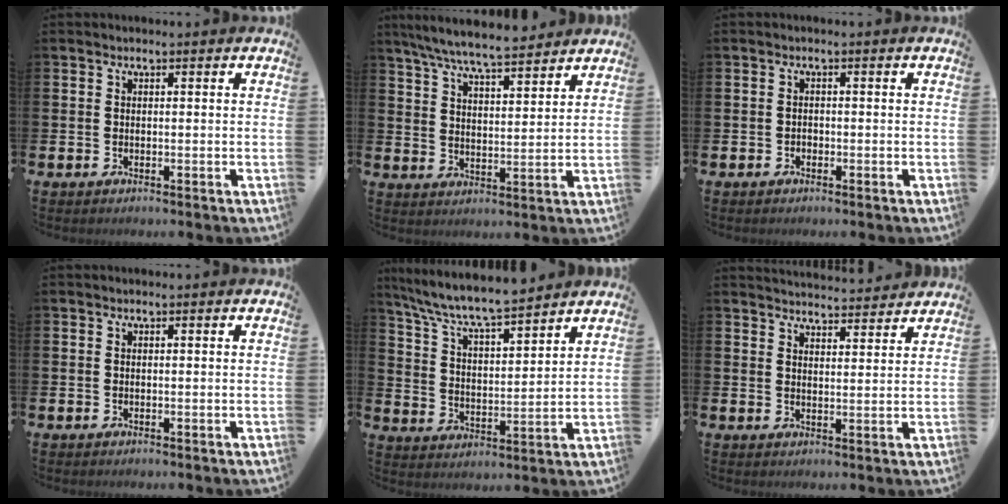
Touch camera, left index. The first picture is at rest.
{"total": 7.4, "force": [7.0, 0.7, 2.4], "torque": [-0.074, -0.032, 0.126]}
{"total": 0.9, "force": [-0.6, 0.6, 0.1], "torque": [-0.010, 0.006, -0.013]}
{"total": 0.0}
{"total": 7.7, "force": [7.3, 0.7, 2.4], "torque": [-0.082, -0.051, 0.128]}
{"total": 4.1, "force": [4.1, 0.3, -0.1], "torque": [-0.007, -0.026, 0.074]}